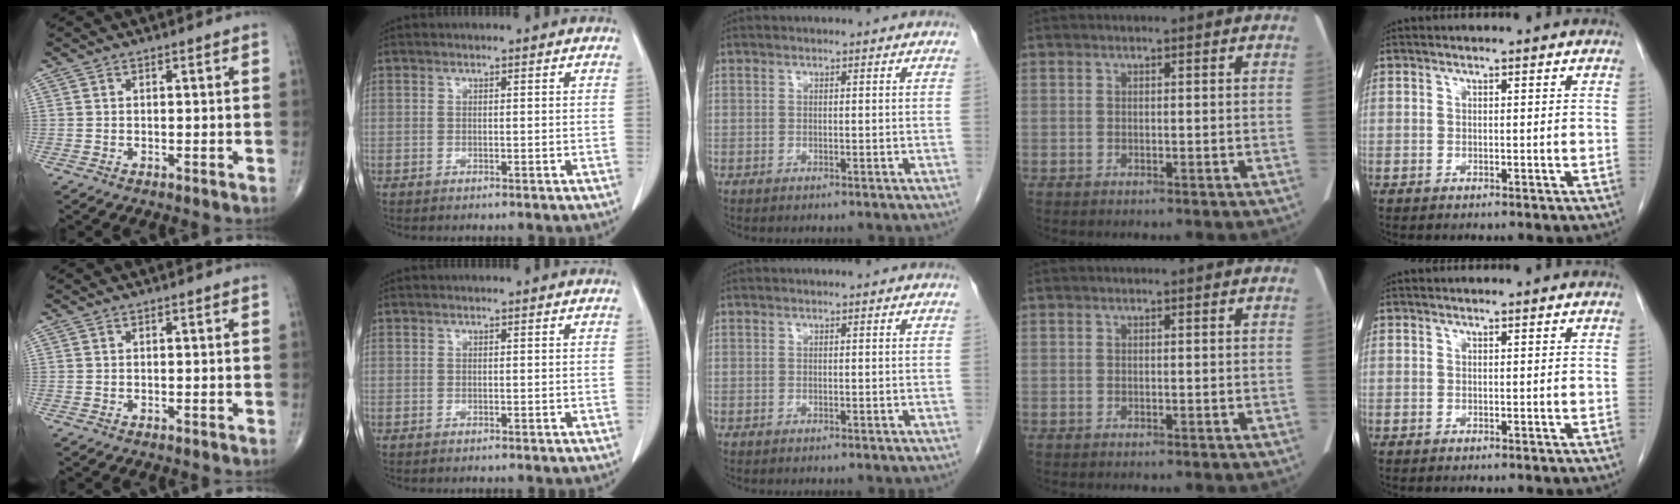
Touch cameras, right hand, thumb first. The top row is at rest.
{}